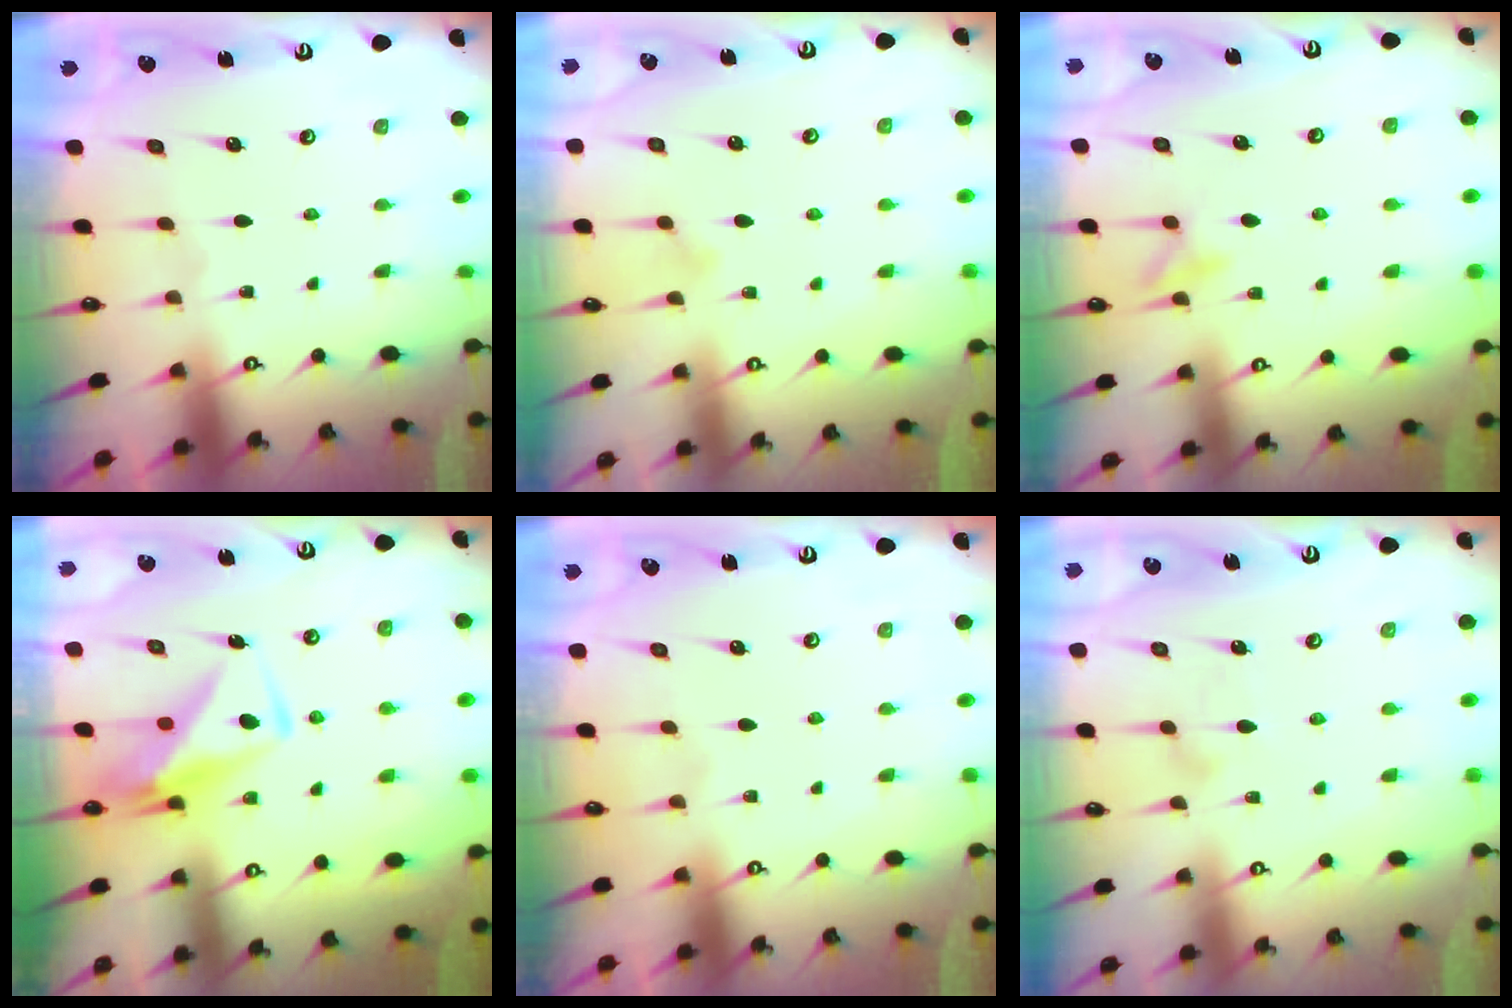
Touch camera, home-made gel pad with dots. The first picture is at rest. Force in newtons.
{"total": 6.2, "press": 6.2, "slide": 0.5}
{"total": 9.4, "press": 9.3, "slide": 1.1}
{"total": 11.4, "press": 11.3, "slide": 0.9}
{"total": 3.7, "press": 3.7, "slide": 0.1}
{"total": 8.1, "press": 8.1, "slide": 0.5}